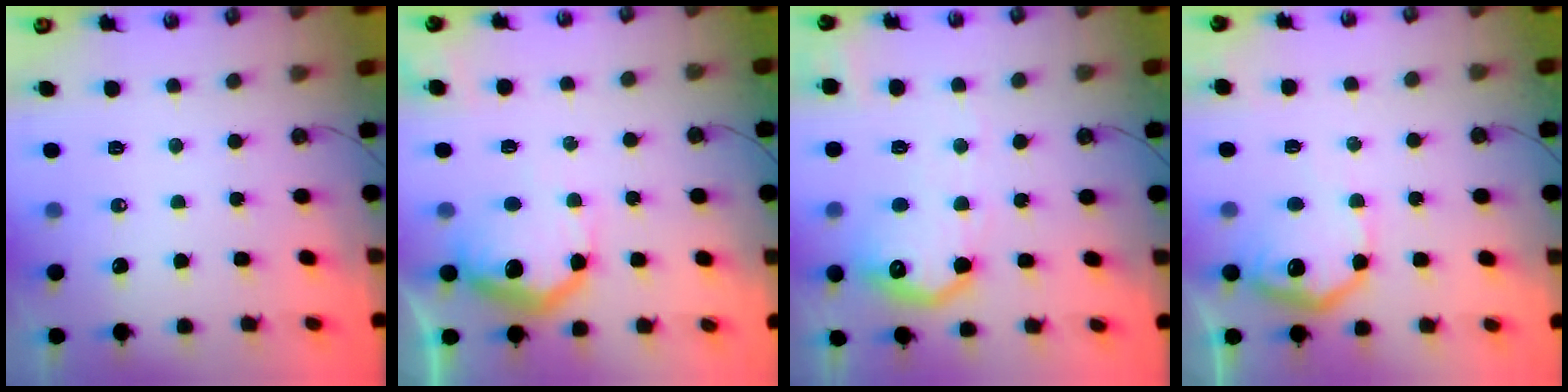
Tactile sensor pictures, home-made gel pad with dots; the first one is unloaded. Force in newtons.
{"total": 16.2, "press": 16.1, "slide": 1.3}
{"total": 14.4, "press": 14.4, "slide": 0.7}
{"total": 12.7, "press": 12.7, "slide": 0.5}